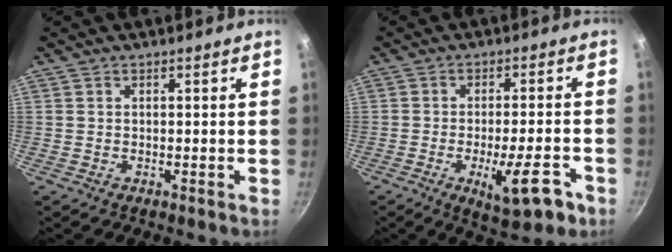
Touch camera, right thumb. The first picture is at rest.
{"total": 11.0, "force": [-4.7, 3.5, 9.4], "torque": [-0.117, 0.017, -0.060]}